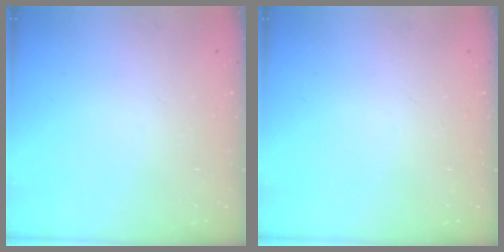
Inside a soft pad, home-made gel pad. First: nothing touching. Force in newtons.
{"total": 0.0}